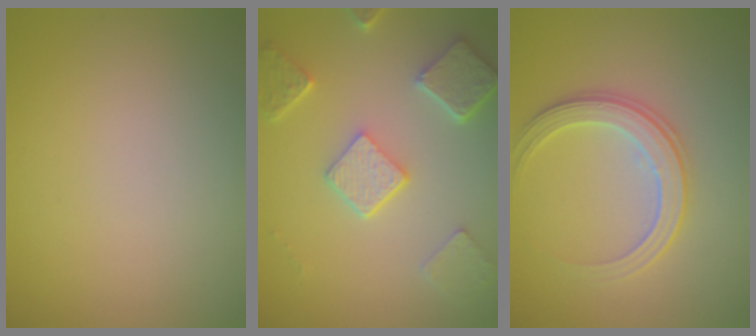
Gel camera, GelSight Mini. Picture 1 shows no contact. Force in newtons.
{"total": 4.9, "press": 3.8, "slide": 3.0}
{"total": 2.9, "press": 2.8, "slide": 0.6}